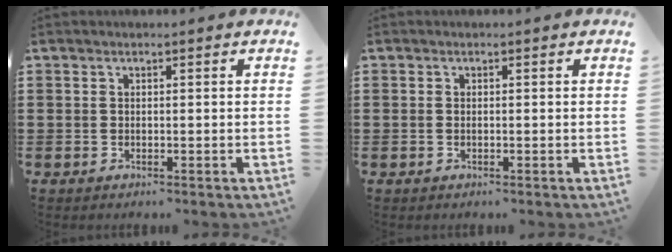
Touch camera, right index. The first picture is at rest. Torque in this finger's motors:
{"motor_torque": [0.23, 0.09, 0.09, 0.02]}